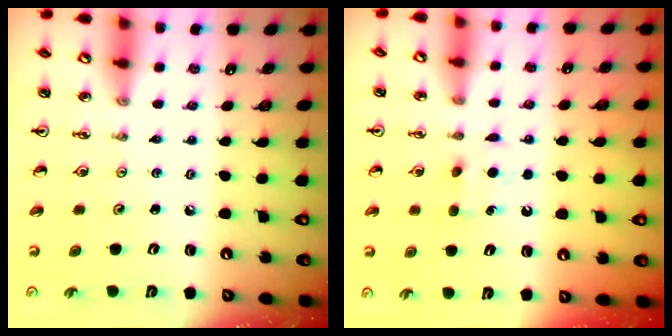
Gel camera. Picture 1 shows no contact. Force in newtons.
{"total": 5.5, "press": 5.5, "slide": 0.6}